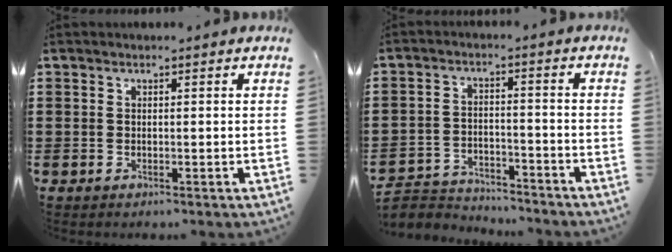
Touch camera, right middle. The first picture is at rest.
{"total": 3.8, "force": [-3.7, 0.8, 0.2], "torque": [-0.016, 0.004, -0.082]}